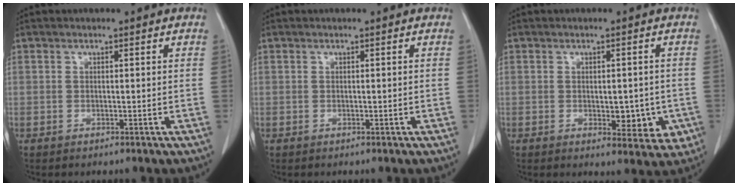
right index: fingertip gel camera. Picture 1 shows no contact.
{"total": 0.0}
{"total": 6.0, "force": [-1.2, 3.0, 5.0], "torque": [-0.049, -0.004, -0.008]}